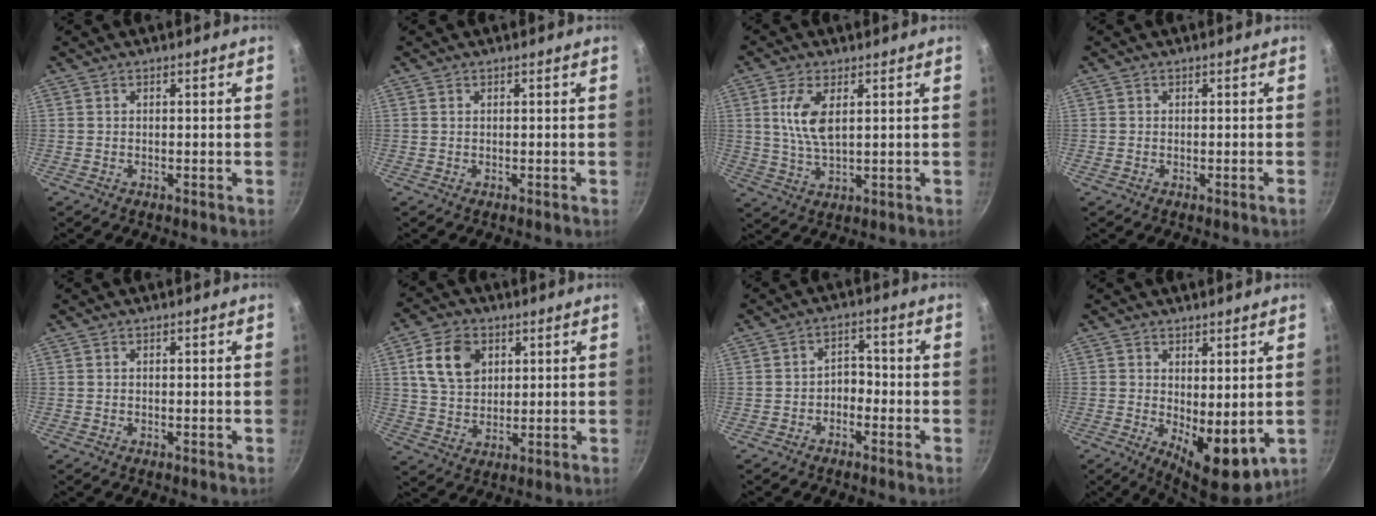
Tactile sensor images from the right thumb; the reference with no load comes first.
{"total": 0.0}
{"total": 7.5, "force": [2.1, 3.4, 6.4], "torque": [-0.123, -0.009, 0.044]}
{"total": 0.7, "force": [-0.3, 0.1, 0.6], "torque": [-0.009, 0.003, -0.006]}
{"total": 0.0}
{"total": 10.3, "force": [3.5, 7.3, 6.4], "torque": [-0.096, -0.005, 0.066]}
{"total": 3.3, "force": [-1.6, 2.3, 1.9], "torque": [-0.005, 0.025, -0.030]}
{"total": 9.0, "force": [0.2, 4.2, 7.9], "torque": [-0.090, -0.021, 0.014]}